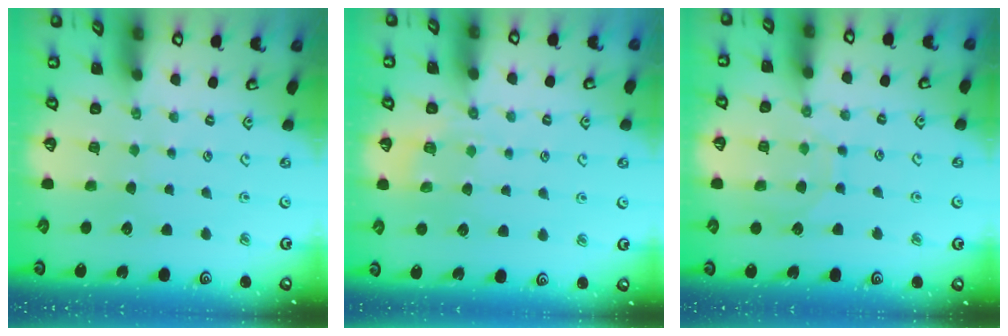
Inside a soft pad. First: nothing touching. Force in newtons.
{"total": 5.0, "press": 4.7, "slide": 1.5}
{"total": 8.3, "press": 8.2, "slide": 0.8}